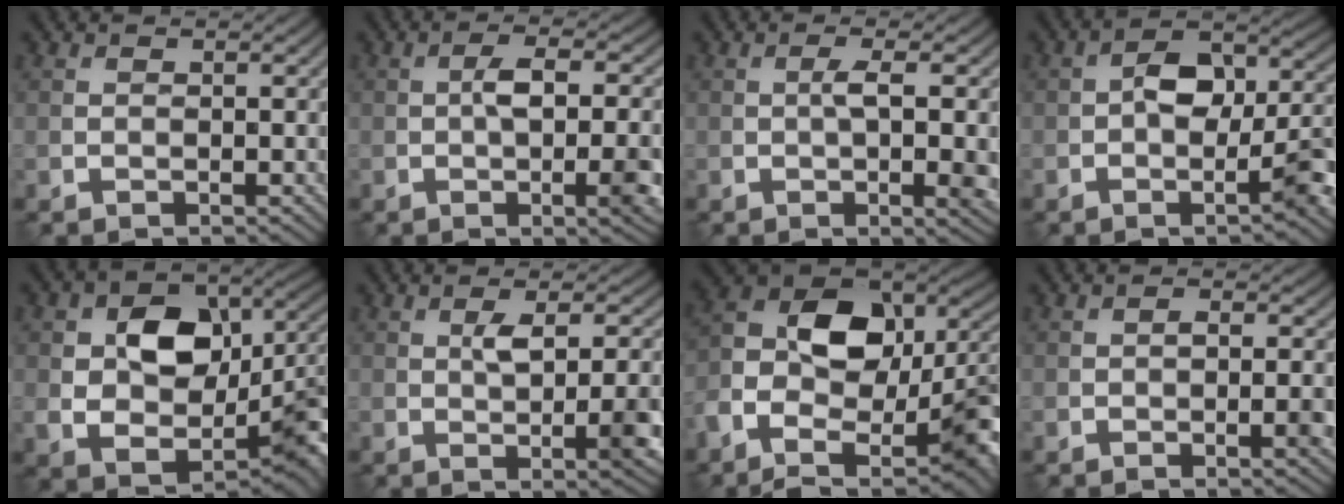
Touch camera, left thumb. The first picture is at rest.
{"total": 7.6, "force": [-0.9, 2.4, 7.1], "torque": [-0.116, -0.002, -0.013]}
{"total": 4.6, "force": [-0.1, 0.9, 4.6], "torque": [-0.081, 0.001, 0.000]}
{"total": 9.3, "force": [-1.6, 4.5, 8.0], "torque": [-0.114, 0.015, -0.038]}
{"total": 12.6, "force": [0.8, 8.9, 8.8], "torque": [-0.142, -0.012, 0.019]}
{"total": 7.5, "force": [-0.2, 2.3, 7.2], "torque": [-0.106, -0.002, -0.001]}
{"total": 17.3, "force": [-4.0, 10.8, 13.0], "torque": [-0.229, -0.008, -0.067]}
{"total": 3.0, "force": [-0.8, 0.8, 2.8], "torque": [-0.044, 0.001, -0.015]}